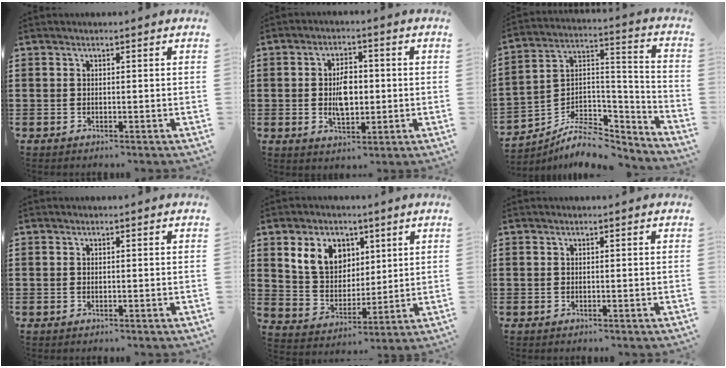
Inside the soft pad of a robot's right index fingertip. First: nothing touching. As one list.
[{"total": 5.7, "force": [-0.1, 3.3, 4.6], "torque": [-0.089, 0.007, -0.007]}, {"total": 8.6, "force": [-6.7, 4.2, 3.4], "torque": [-0.062, 0.018, -0.125]}, {"total": 0.0}, {"total": 8.3, "force": [3.9, 6.3, 3.8], "torque": [-0.098, 0.020, 0.072]}, {"total": 0.0}]